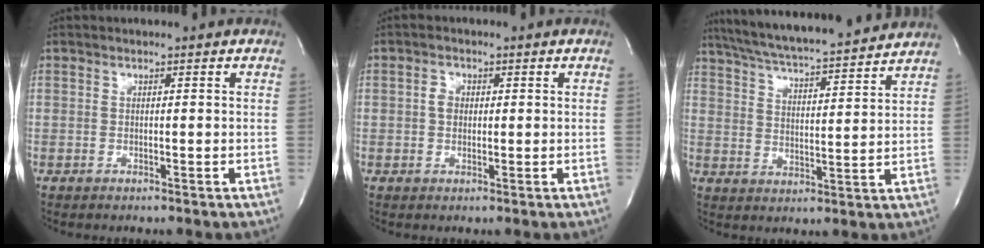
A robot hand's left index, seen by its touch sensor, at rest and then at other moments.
{"total": 2.1, "force": [0.0, 1.7, 1.2], "torque": [-0.023, 0.002, -0.001]}
{"total": 18.6, "force": [16.8, 1.3, 7.9], "torque": [-0.139, 0.015, 0.249]}